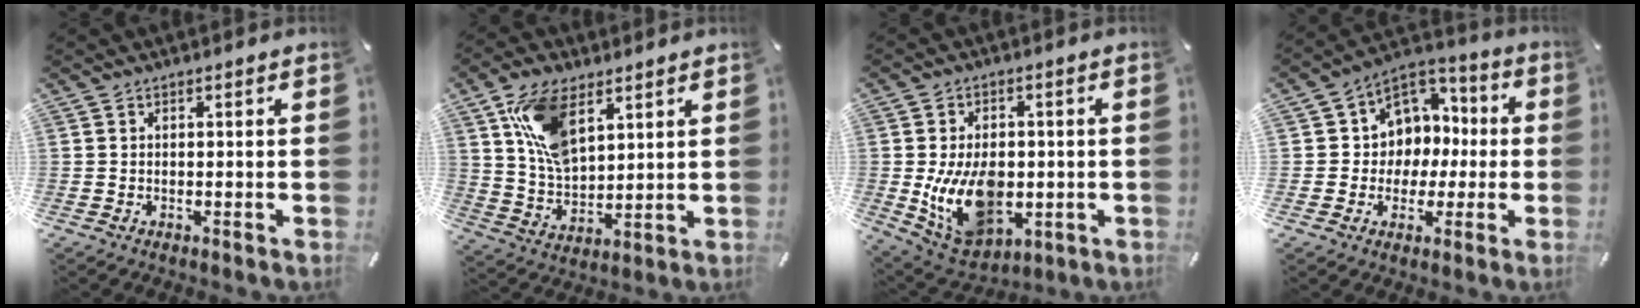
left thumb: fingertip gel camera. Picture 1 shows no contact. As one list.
[{"total": 13.0, "force": [6.6, 7.5, 8.4], "torque": [-0.187, -0.013, 0.122]}, {"total": 14.4, "force": [-1.6, 10.0, 10.3], "torque": [-0.203, -0.004, -0.026]}, {"total": 9.1, "force": [-0.2, 9.0, 1.3], "torque": [-0.019, -0.003, 0.004]}]